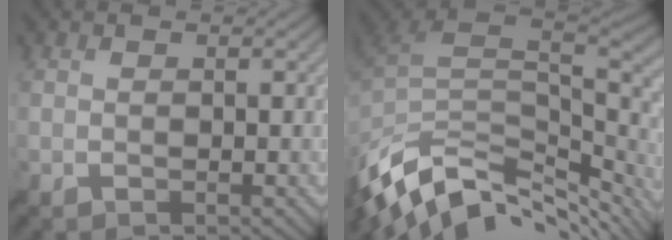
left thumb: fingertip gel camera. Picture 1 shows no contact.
{"total": 12.8, "force": [-5.7, 6.7, 9.3], "torque": [-0.213, -0.011, -0.098]}